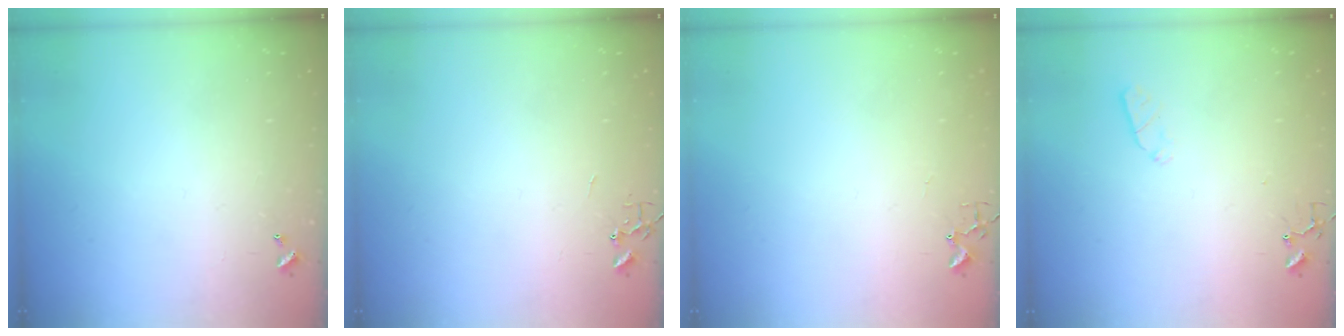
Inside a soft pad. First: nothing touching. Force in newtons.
{"total": 0.0}
{"total": 3.0, "press": 2.9, "slide": 0.4}
{"total": 3.6, "press": 3.6, "slide": 0.5}